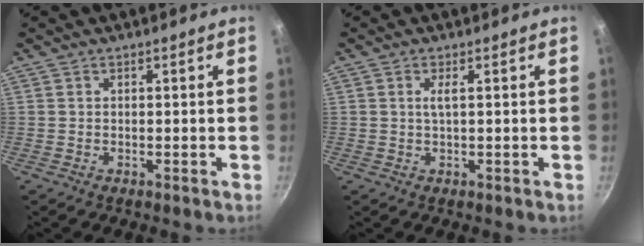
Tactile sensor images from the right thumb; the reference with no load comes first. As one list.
[{"total": 1.6, "force": [0.3, 0.1, 1.6], "torque": [-0.036, 0.000, 0.008]}]